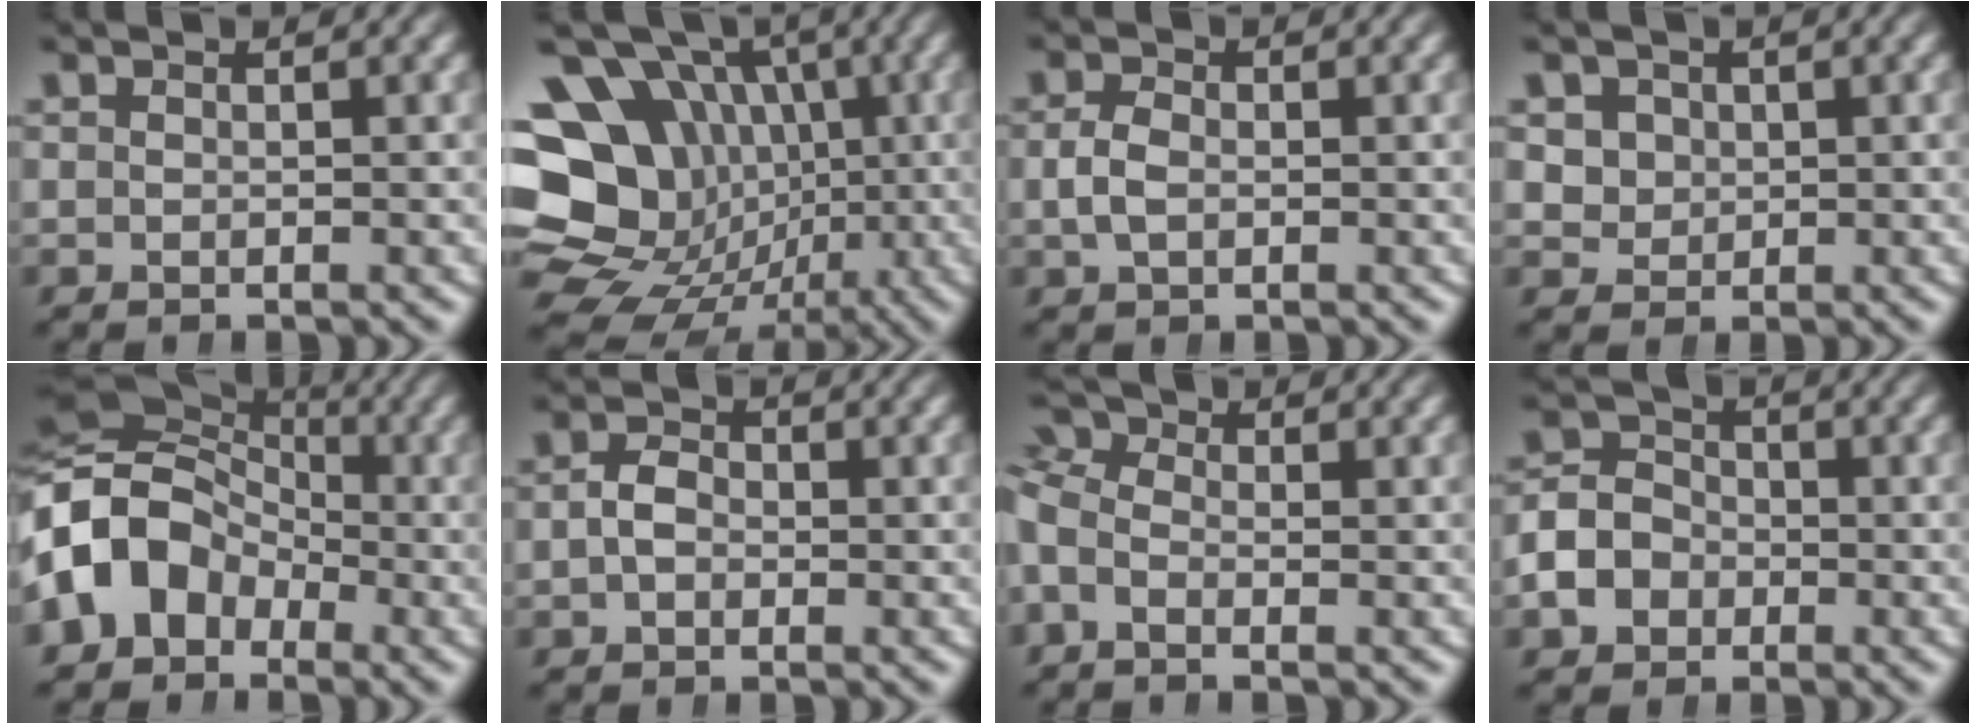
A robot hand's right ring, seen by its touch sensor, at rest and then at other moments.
{"total": 20.1, "force": [-2.6, 17.1, 10.1], "torque": [-0.208, -0.074, -0.036]}
{"total": 2.0, "force": [-0.3, 1.5, 1.2], "torque": [-0.033, -0.005, -0.001]}
{"total": 3.7, "force": [0.8, 3.4, 1.1], "torque": [-0.037, -0.013, 0.024]}
{"total": 13.4, "force": [-0.4, 11.8, 6.5], "torque": [-0.159, -0.011, -0.017]}
{"total": 2.2, "force": [-0.5, 1.7, 1.3], "torque": [-0.027, -0.001, -0.009]}
{"total": 5.8, "force": [0.8, 4.9, 3.0], "torque": [-0.065, 0.011, -0.009]}
{"total": 5.8, "force": [-1.5, 5.2, 2.1], "torque": [-0.043, -0.011, -0.023]}